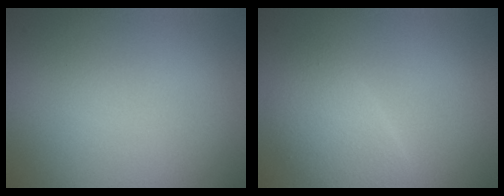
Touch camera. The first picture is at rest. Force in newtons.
{"total": 2.5, "press": 2.5, "slide": 0.1}